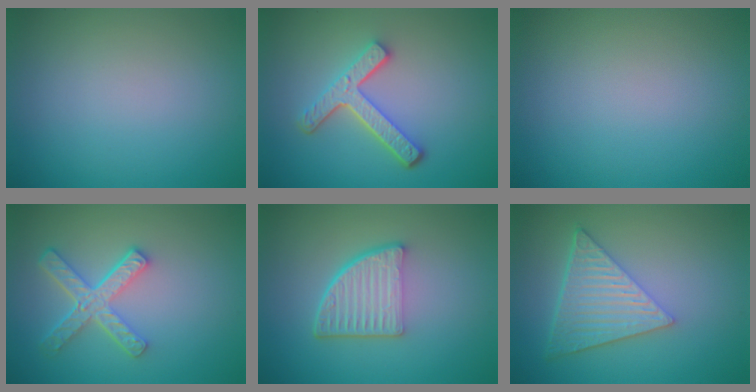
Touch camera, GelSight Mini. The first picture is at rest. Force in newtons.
{"total": 4.3, "press": 3.3, "slide": 2.7}
{"total": 0.0}
{"total": 4.5, "press": 3.4, "slide": 3.0}
{"total": 5.2, "press": 3.6, "slide": 3.7}
{"total": 6.7, "press": 4.8, "slide": 4.7}